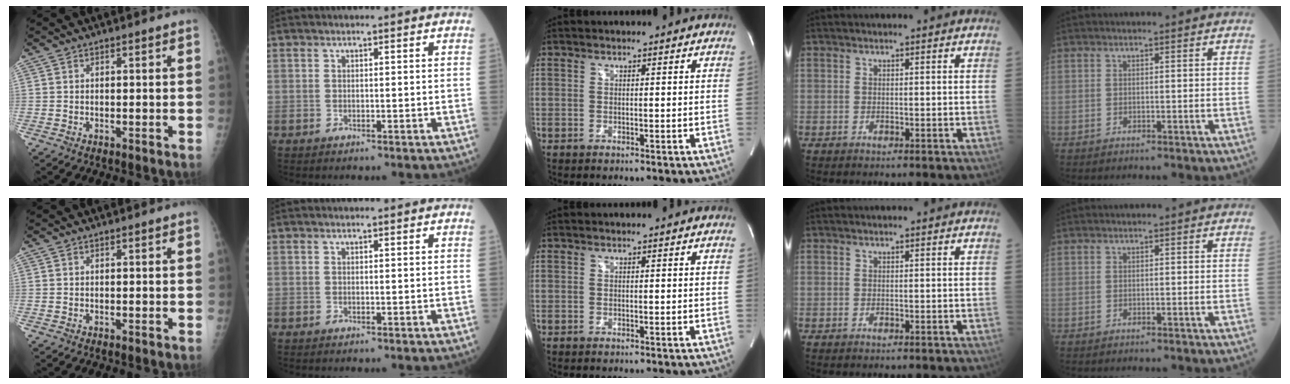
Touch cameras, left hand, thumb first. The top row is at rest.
{}